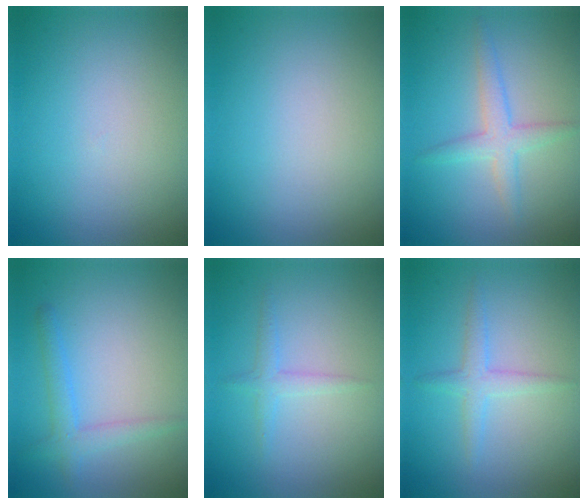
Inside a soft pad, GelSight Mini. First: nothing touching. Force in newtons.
{"total": 0.0}
{"total": 2.7, "press": 2.7, "slide": 0.1}
{"total": 2.2, "press": 2.2, "slide": 0.0}
{"total": 1.4, "press": 1.4, "slide": 0.0}
{"total": 2.0, "press": 2.0, "slide": 0.1}